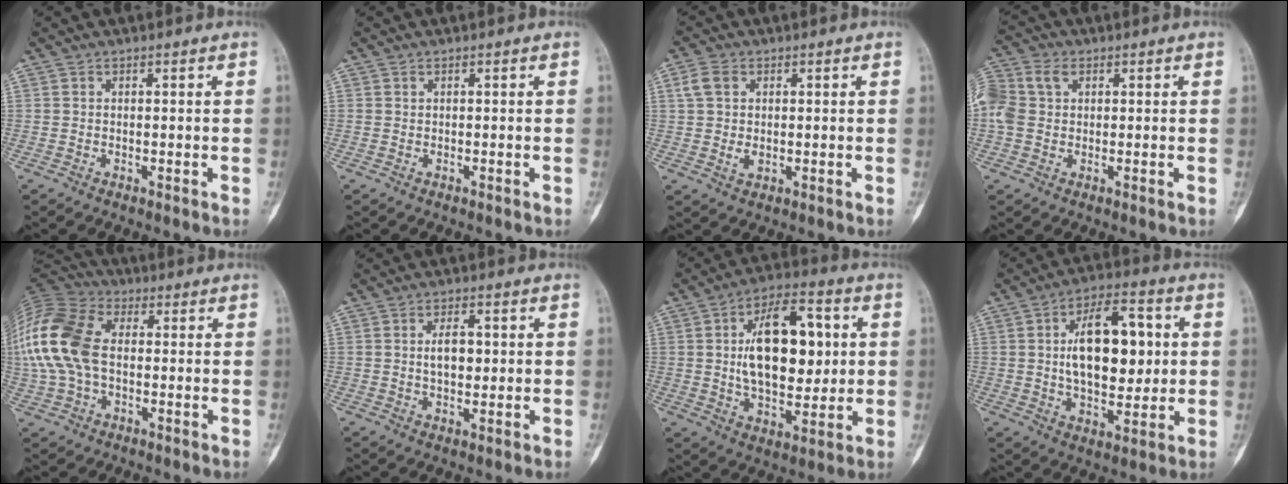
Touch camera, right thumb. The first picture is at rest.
{"total": 0.0}
{"total": 5.3, "force": [1.0, 3.8, 3.6], "torque": [-0.069, 0.001, 0.022]}
{"total": 10.1, "force": [2.4, 7.5, 6.4], "torque": [-0.161, 0.026, 0.046]}
{"total": 17.9, "force": [0.3, 11.6, 13.6], "torque": [-0.313, 0.025, 0.000]}
{"total": 5.0, "force": [0.7, 2.6, 4.2], "torque": [-0.065, 0.000, 0.013]}
{"total": 18.7, "force": [2.8, 10.1, 15.4], "torque": [-0.212, 0.002, 0.047]}
{"total": 16.9, "force": [2.3, 9.1, 14.0], "torque": [-0.188, 0.004, 0.037]}